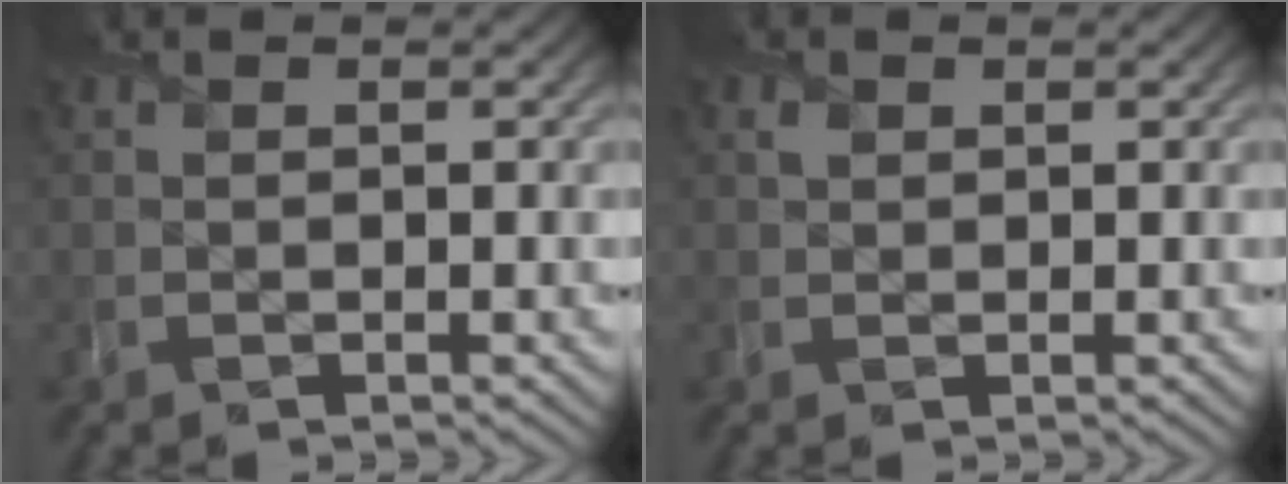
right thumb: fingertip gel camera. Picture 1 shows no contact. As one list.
[{"total": 0.8, "force": [0.5, 0.6, 0.1], "torque": [-0.002, 0.000, 0.010]}]